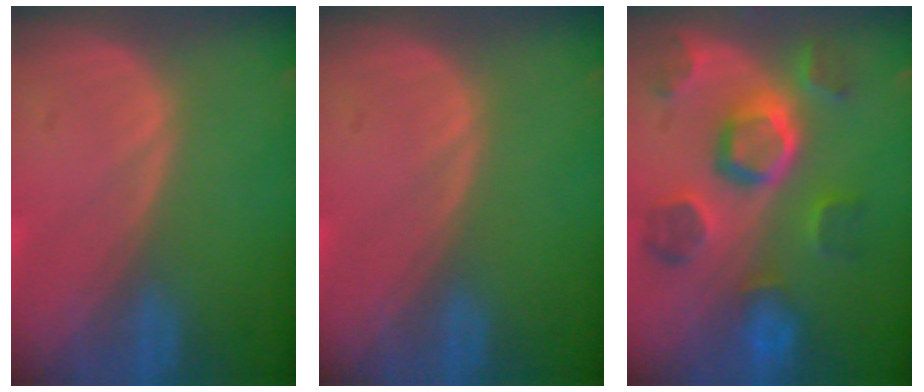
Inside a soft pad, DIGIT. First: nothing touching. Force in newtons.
{"total": 0.0}
{"total": 9.7, "press": 9.2, "slide": 3.1}